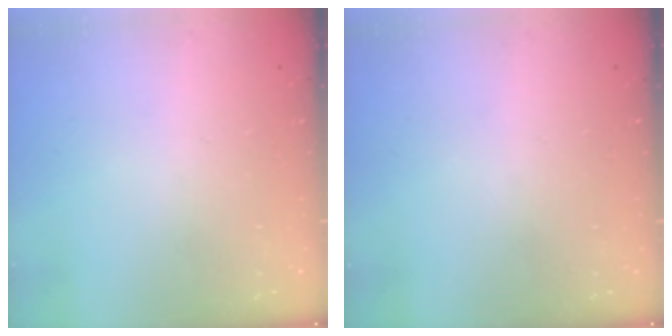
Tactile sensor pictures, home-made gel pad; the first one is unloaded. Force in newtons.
{"total": 0.0}